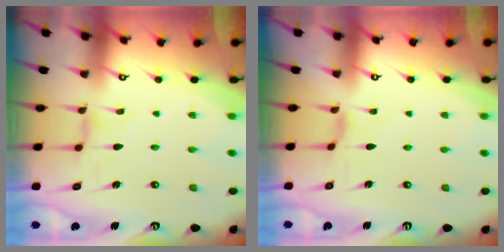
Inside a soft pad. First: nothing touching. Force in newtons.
{"total": 0.8, "press": 0.8, "slide": 0.3}